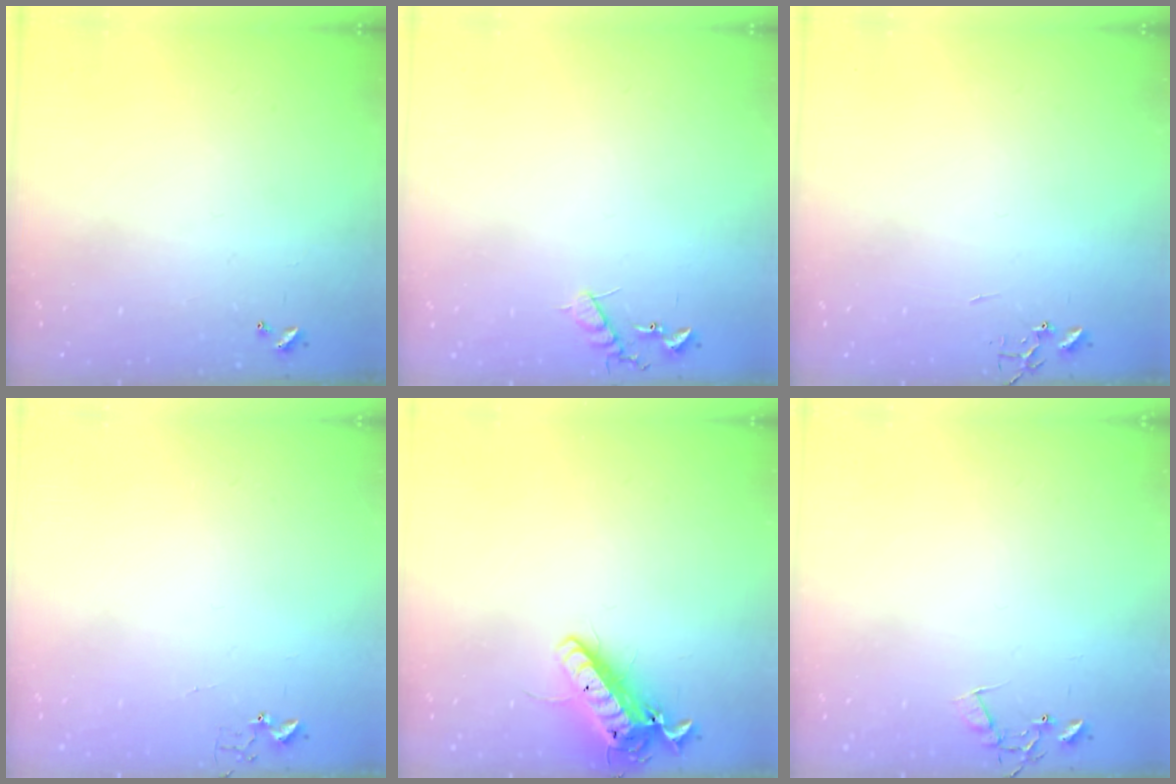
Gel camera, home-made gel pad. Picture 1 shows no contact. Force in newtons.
{"total": 7.6, "press": 7.6, "slide": 0.4}
{"total": 0.0}
{"total": 3.7, "press": 3.6, "slide": 0.5}
{"total": 15.6, "press": 15.4, "slide": 2.8}
{"total": 7.1, "press": 7.1, "slide": 0.5}